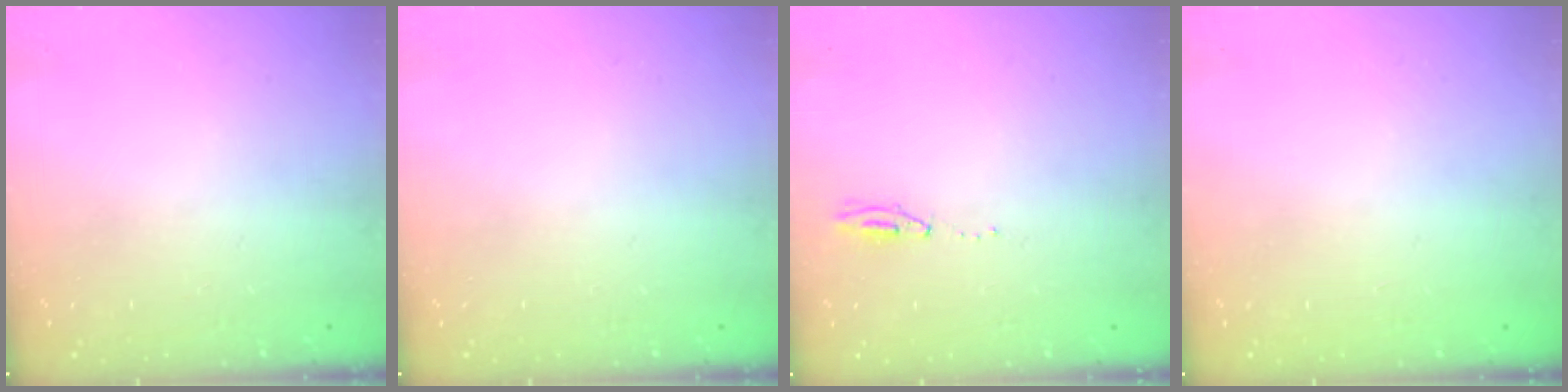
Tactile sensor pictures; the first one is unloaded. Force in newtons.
{"total": 0.0}
{"total": 5.0, "press": 3.7, "slide": 3.3}
{"total": 0.0}